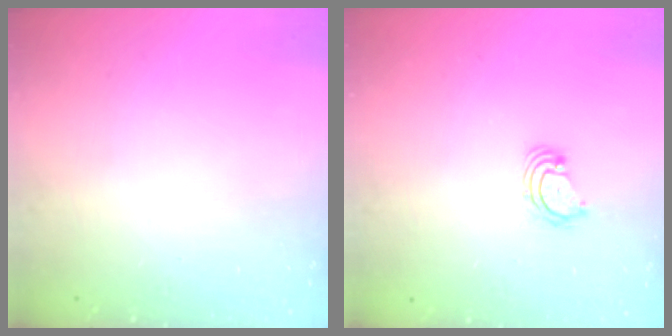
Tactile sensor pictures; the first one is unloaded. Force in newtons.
{"total": 3.1, "press": 3.1, "slide": 0.3}